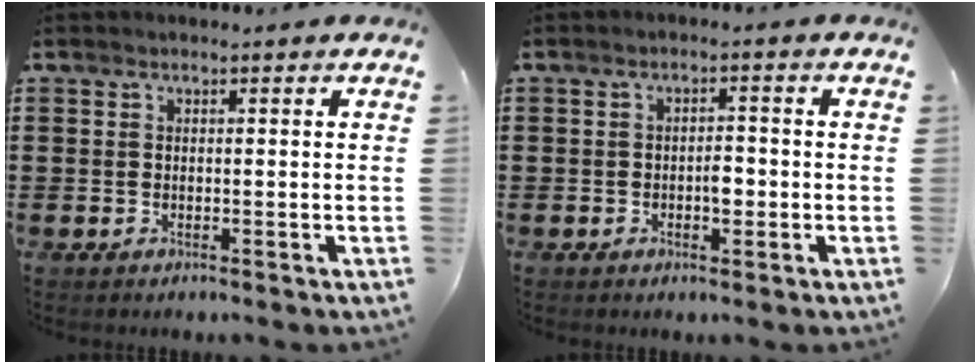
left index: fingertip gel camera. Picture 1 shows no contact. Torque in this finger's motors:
{"motor_torque": [0.08, 0.07, 0.06, 0.04]}